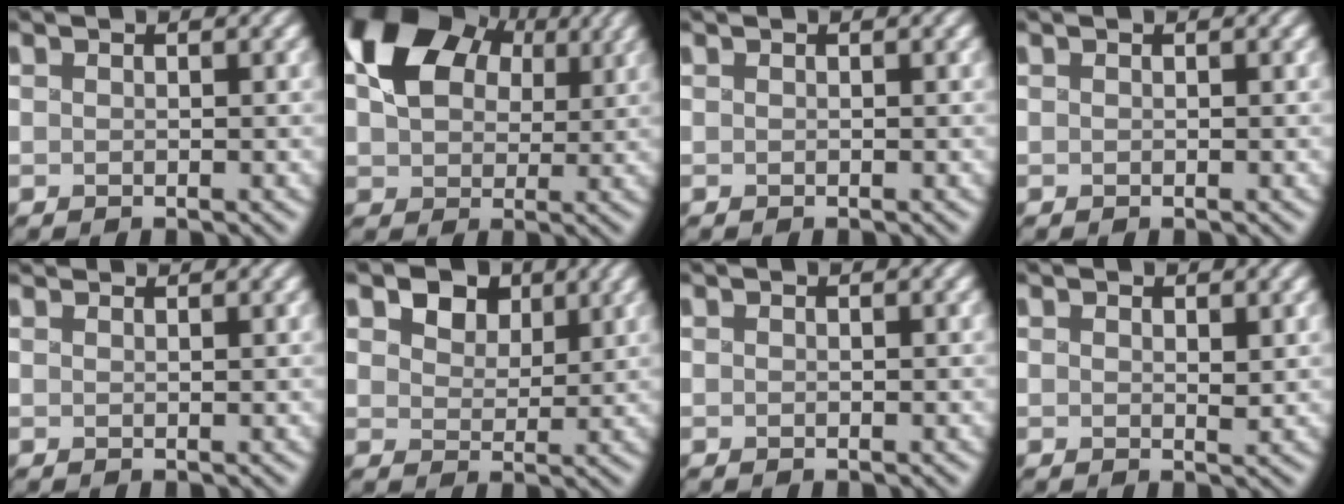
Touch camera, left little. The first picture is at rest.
{"total": 9.0, "force": [2.7, 6.3, 5.8], "torque": [-0.111, 0.007, 0.038]}
{"total": 0.0}
{"total": 0.0}
{"total": 1.6, "force": [1.5, 0.3, 0.4], "torque": [-0.017, 0.008, 0.029]}
{"total": 4.4, "force": [2.2, 3.1, 2.2], "torque": [-0.057, -0.010, 0.034]}
{"total": 0.0}
{"total": 0.9, "force": [0.6, 0.4, 0.6], "torque": [-0.014, -0.002, 0.011]}